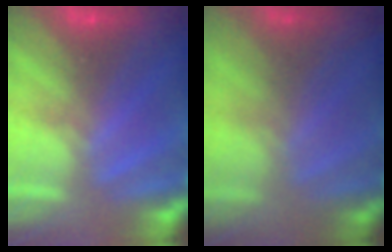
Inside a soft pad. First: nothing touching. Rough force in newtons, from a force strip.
{"total": 7.8}